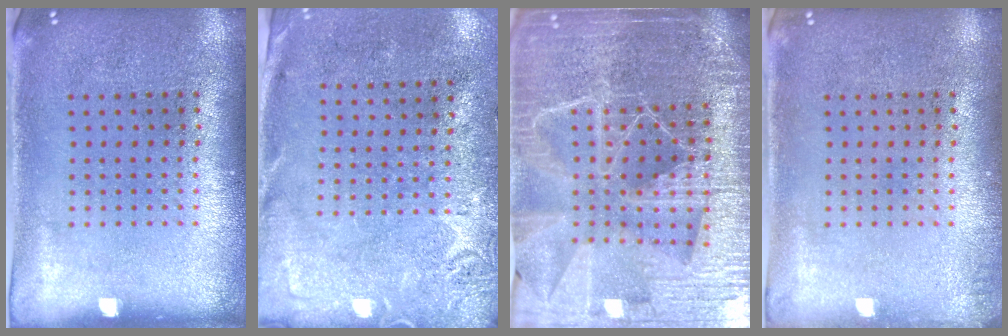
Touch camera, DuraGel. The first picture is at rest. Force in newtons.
{"total": 2.8, "press": 2.2, "slide": 1.7}
{"total": 6.1, "press": 5.3, "slide": 2.9}
{"total": 0.8, "press": 0.8, "slide": 0.0}